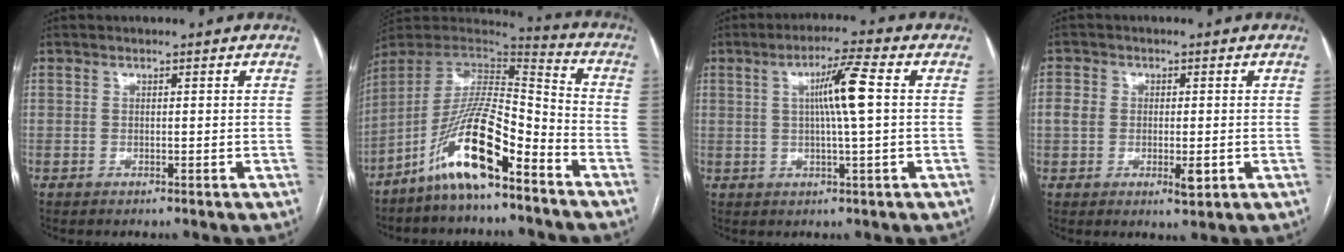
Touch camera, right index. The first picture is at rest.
{"total": 15.5, "force": [-9.6, 2.3, 11.9], "torque": [-0.231, 0.004, -0.174]}
{"total": 7.3, "force": [1.1, -0.4, 7.2], "torque": [-0.125, 0.005, 0.017]}
{"total": 4.8, "force": [-0.6, 2.9, 3.8], "torque": [-0.065, 0.003, -0.007]}